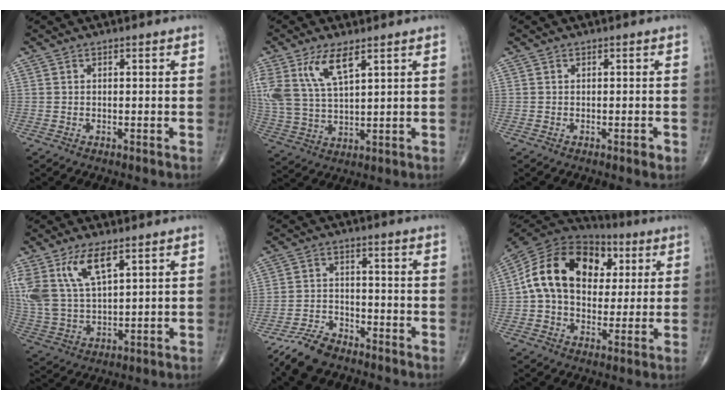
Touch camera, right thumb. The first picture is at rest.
{"total": 12.1, "force": [6.1, 4.8, 9.2], "torque": [-0.199, -0.016, 0.128]}
{"total": 1.1, "force": [-0.5, 0.4, 0.9], "torque": [-0.013, -0.002, -0.008]}
{"total": 13.9, "force": [6.9, 6.3, 10.3], "torque": [-0.212, -0.019, 0.144]}
{"total": 7.7, "force": [-6.2, 3.2, 3.2], "torque": [-0.061, 0.022, -0.123]}
{"total": 20.7, "force": [3.9, 14.7, 14.1], "torque": [-0.234, 0.025, 0.058]}